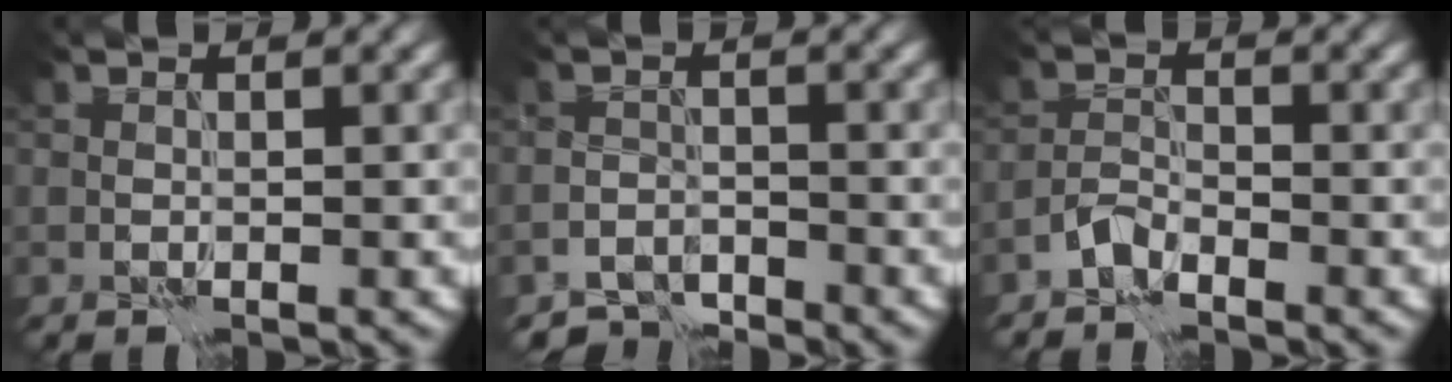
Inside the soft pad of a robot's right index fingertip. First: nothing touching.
{"total": 2.8, "force": [-2.8, 0.4, 0.0], "torque": [0.007, 0.003, -0.055]}
{"total": 1.5, "force": [-1.5, 0.2, 0.5], "torque": [-0.011, 0.007, -0.032]}